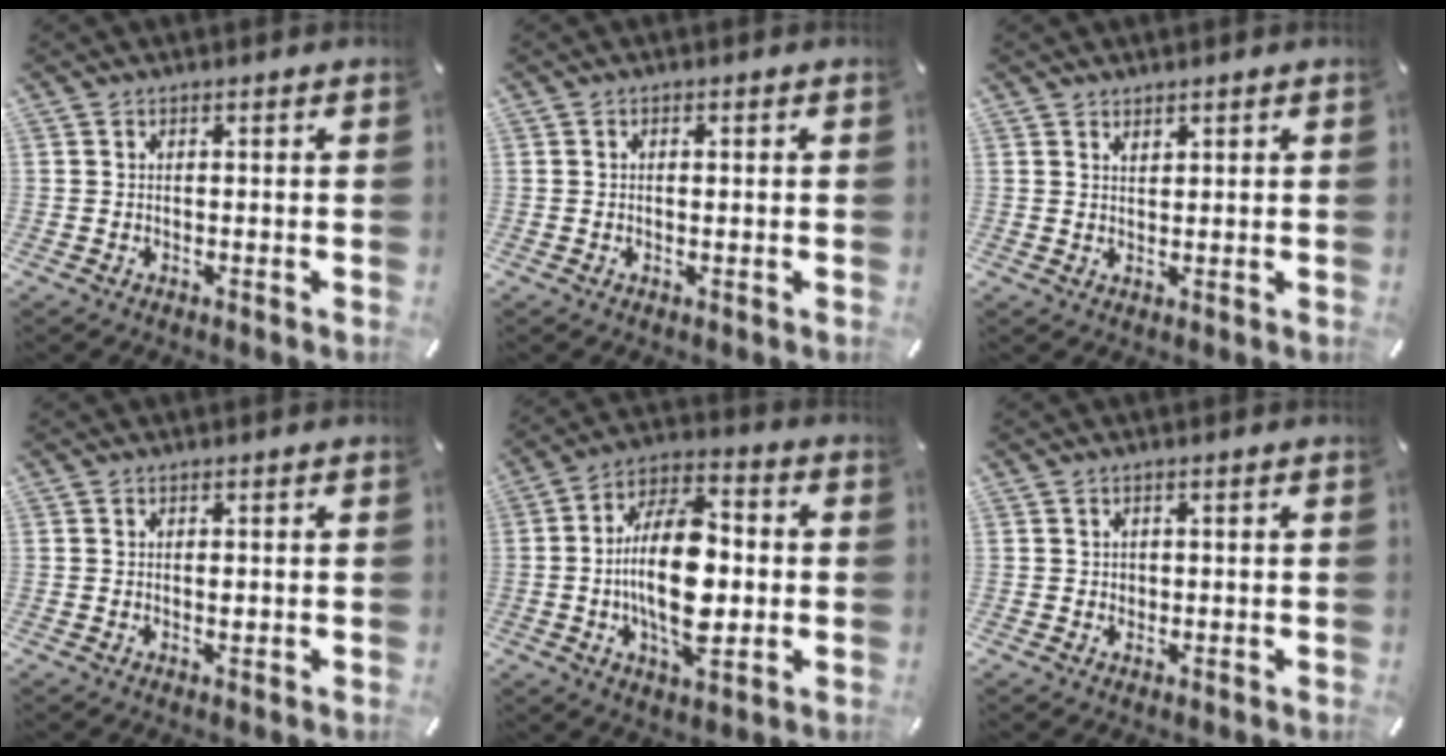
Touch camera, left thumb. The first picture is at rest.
{"total": 0.8, "force": [0.1, 0.3, 0.7], "torque": [-0.014, 0.001, 0.001]}
{"total": 1.5, "force": [1.4, 0.6, 0.3], "torque": [-0.005, -0.003, 0.027]}
{"total": 0.9, "force": [0.2, 0.5, 0.8], "torque": [-0.009, -0.002, 0.001]}
{"total": 18.5, "force": [-1.1, 9.6, 15.9], "torque": [-0.300, -0.004, -0.025]}
{"total": 0.9, "force": [0.3, 0.8, 0.2], "torque": [-0.006, 0.003, 0.006]}